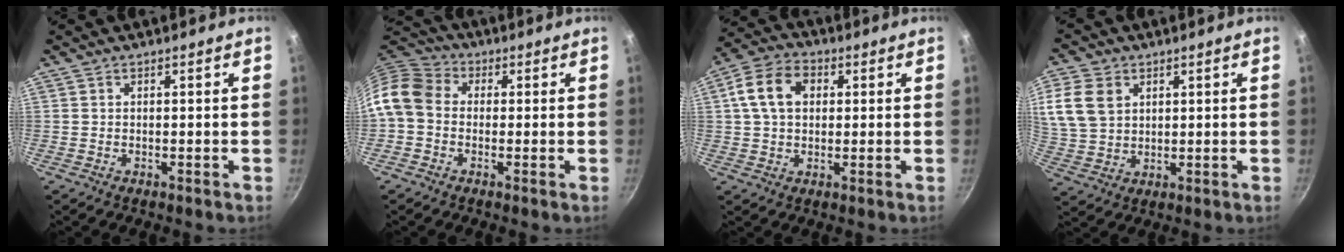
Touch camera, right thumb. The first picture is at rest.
{"total": 9.0, "force": [-0.5, 7.3, 5.3], "torque": [-0.087, 0.028, -0.033]}
{"total": 10.0, "force": [2.1, 7.3, 6.6], "torque": [-0.102, 0.016, 0.023]}
{"total": 9.9, "force": [3.3, 7.4, 5.7], "torque": [-0.096, -0.006, 0.070]}